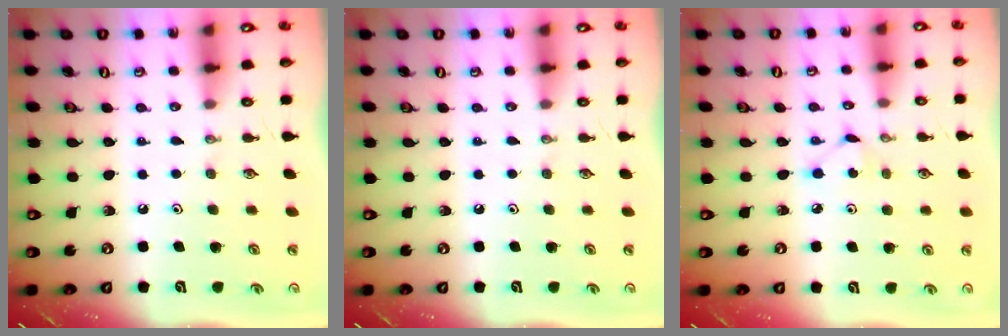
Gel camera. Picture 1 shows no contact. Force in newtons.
{"total": 0.0}
{"total": 3.2, "press": 3.2, "slide": 0.5}